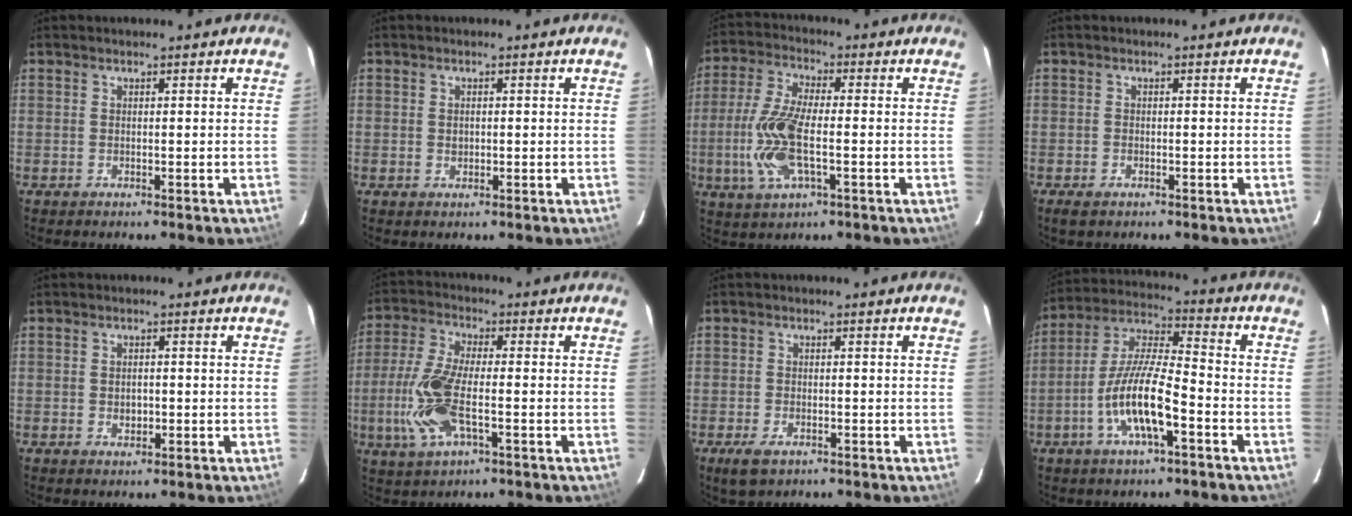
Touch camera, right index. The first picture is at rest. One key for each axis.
{"total": 1.2, "fx": 0.0, "fy": 1.0, "fz": 0.8, "tx": -0.013, "ty": 0.003, "tz": 0.000}
{"total": 12.4, "fx": -2.6, "fy": 4.2, "fz": 11.4, "tx": -0.248, "ty": -0.004, "tz": -0.054}
{"total": 2.0, "fx": -1.3, "fy": 1.1, "fz": 1.1, "tx": -0.020, "ty": -0.005, "tz": -0.024}
{"total": 2.1, "fx": -0.4, "fy": 1.6, "fz": 1.4, "tx": -0.023, "ty": 0.003, "tz": -0.005}
{"total": 12.3, "fx": -3.1, "fy": 4.3, "fz": 11.0, "tx": -0.248, "ty": -0.005, "tz": -0.063}
{"total": 4.1, "fx": -2.3, "fy": 2.1, "fz": 2.6, "tx": -0.061, "ty": -0.010, "tz": -0.040}
{"total": 13.0, "fx": -5.2, "fy": 2.9, "fz": 11.5, "tx": -0.235, "ty": -0.001, "tz": -0.102}